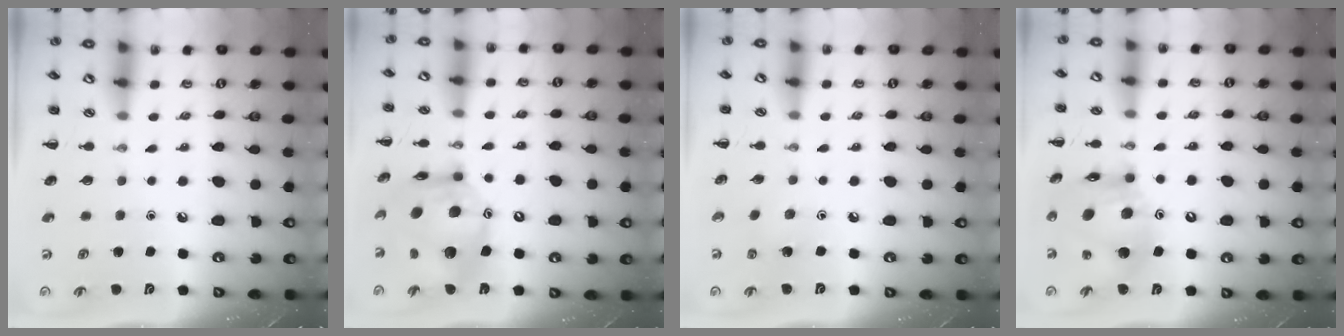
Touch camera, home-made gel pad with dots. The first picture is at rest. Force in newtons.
{"total": 15.4, "press": 14.6, "slide": 5.0}
{"total": 1.6, "press": 1.4, "slide": 0.6}
{"total": 15.1, "press": 14.7, "slide": 3.6}